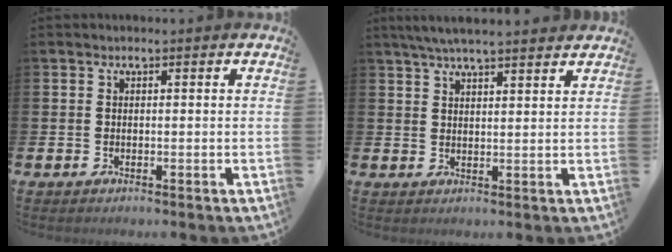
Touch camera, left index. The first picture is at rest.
{"total": 4.8, "force": [4.4, 0.4, 1.8], "torque": [-0.041, -0.010, 0.080]}